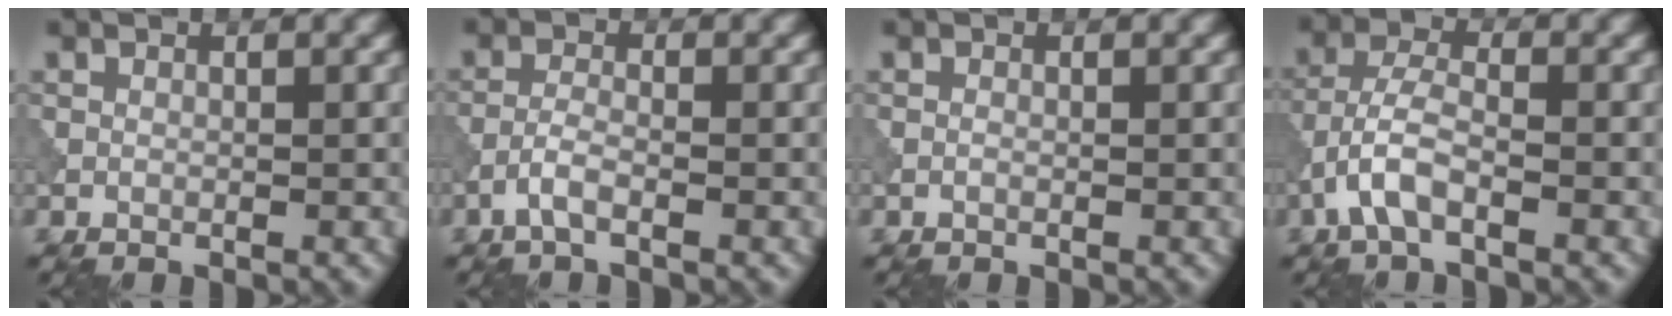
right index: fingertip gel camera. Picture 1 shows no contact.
{"total": 2.0, "force": [-1.1, 0.5, 1.6], "torque": [-0.035, 0.006, -0.029]}
{"total": 0.0}
{"total": 3.9, "force": [-1.9, 1.5, 3.1], "torque": [-0.066, 0.010, -0.047]}